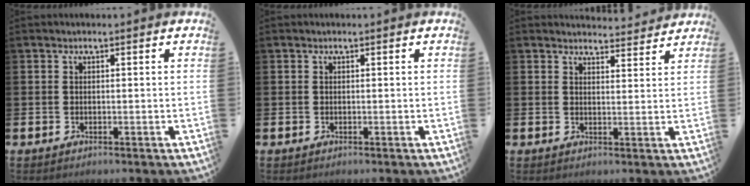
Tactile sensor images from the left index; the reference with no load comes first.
{"total": 0.0}
{"total": 3.6, "force": [3.5, 0.5, 0.0], "torque": [0.003, -0.026, 0.063]}